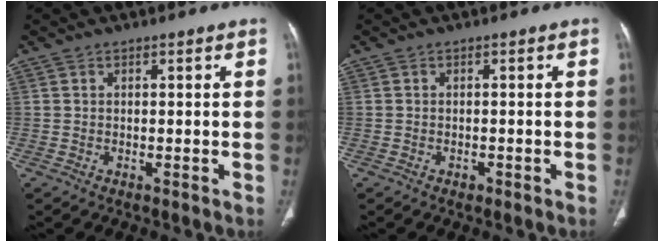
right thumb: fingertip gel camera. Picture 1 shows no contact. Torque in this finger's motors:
{"motor_torque": [0.34, 0.01, 0.17, -0.10, 0.05]}